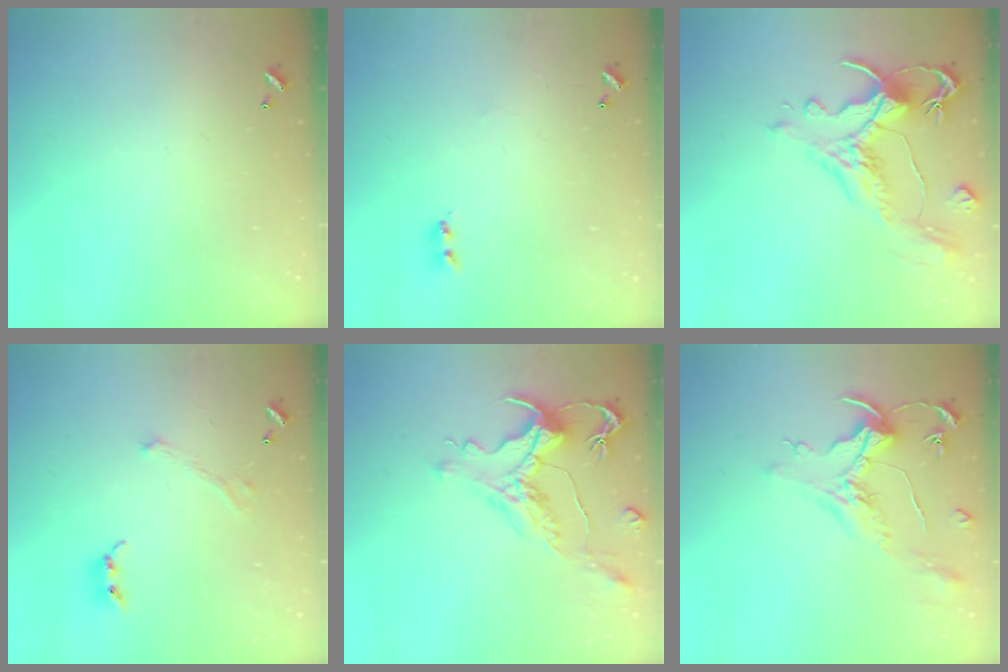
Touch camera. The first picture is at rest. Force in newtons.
{"total": 2.2, "press": 2.1, "slide": 0.6}
{"total": 1.8, "press": 0.9, "slide": 1.5}
{"total": 1.8, "press": 1.6, "slide": 0.9}
{"total": 1.3, "press": 0.1, "slide": 1.3}
{"total": 1.6, "press": 1.4, "slide": 0.7}